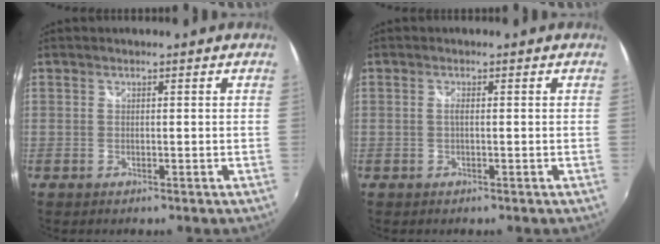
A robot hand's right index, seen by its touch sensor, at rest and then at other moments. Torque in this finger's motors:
{"motor_torque": [0.48, 0.24, 0.03, 0.02]}